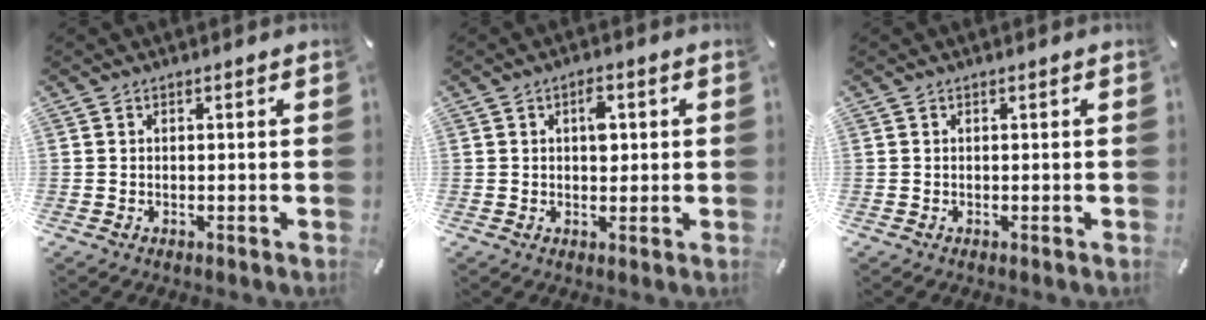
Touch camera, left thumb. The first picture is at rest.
{"total": 4.1, "force": [1.0, 2.5, 3.1], "torque": [-0.033, -0.005, 0.008]}
{"total": 0.0}